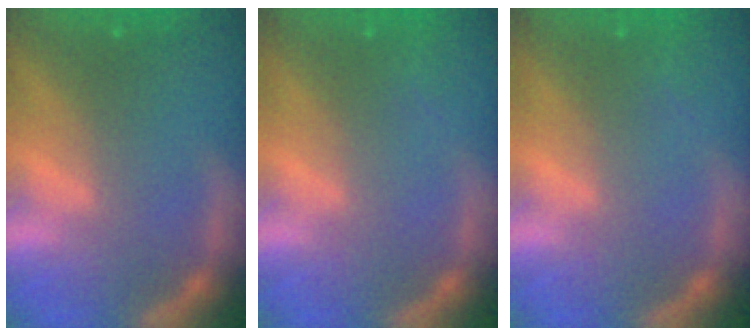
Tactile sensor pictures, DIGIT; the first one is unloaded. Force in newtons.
{"total": 0.9}
{"total": 0.9}